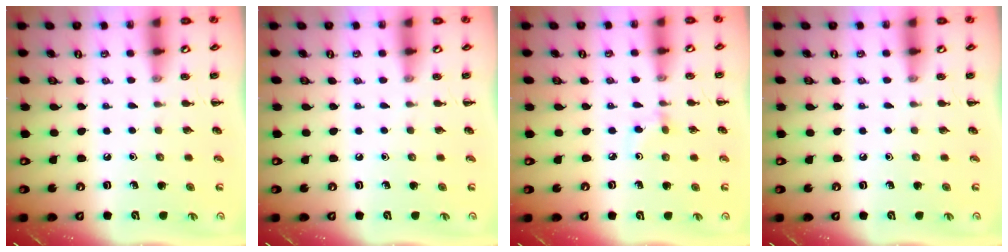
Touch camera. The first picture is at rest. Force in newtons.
{"total": 0.0}
{"total": 2.9, "press": 2.6, "slide": 1.2}
{"total": 0.0}